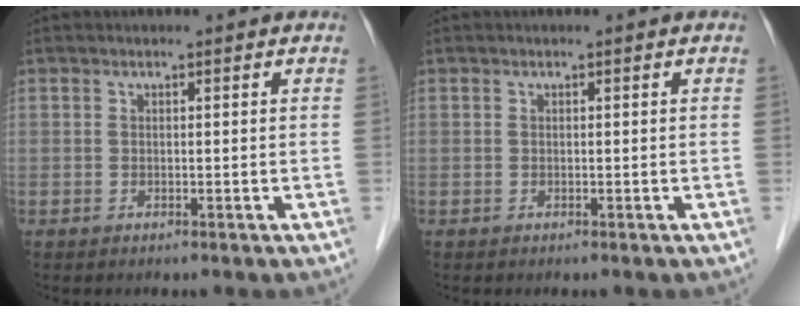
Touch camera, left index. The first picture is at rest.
{"total": 0.0}